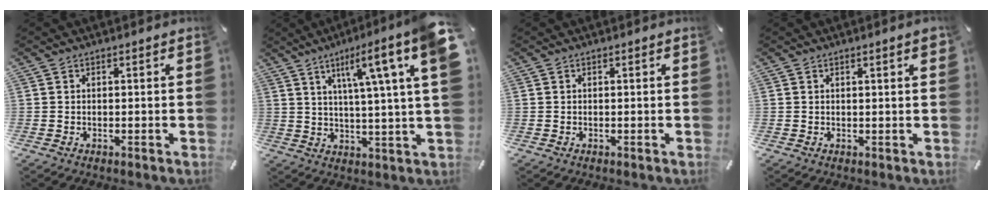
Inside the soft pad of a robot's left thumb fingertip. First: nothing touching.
{"total": 16.0, "force": [7.2, 2.5, 14.1], "torque": [-0.205, -0.041, 0.096]}
{"total": 0.0}
{"total": 1.8, "force": [0.7, 0.2, 1.6], "torque": [-0.032, 0.001, 0.011]}